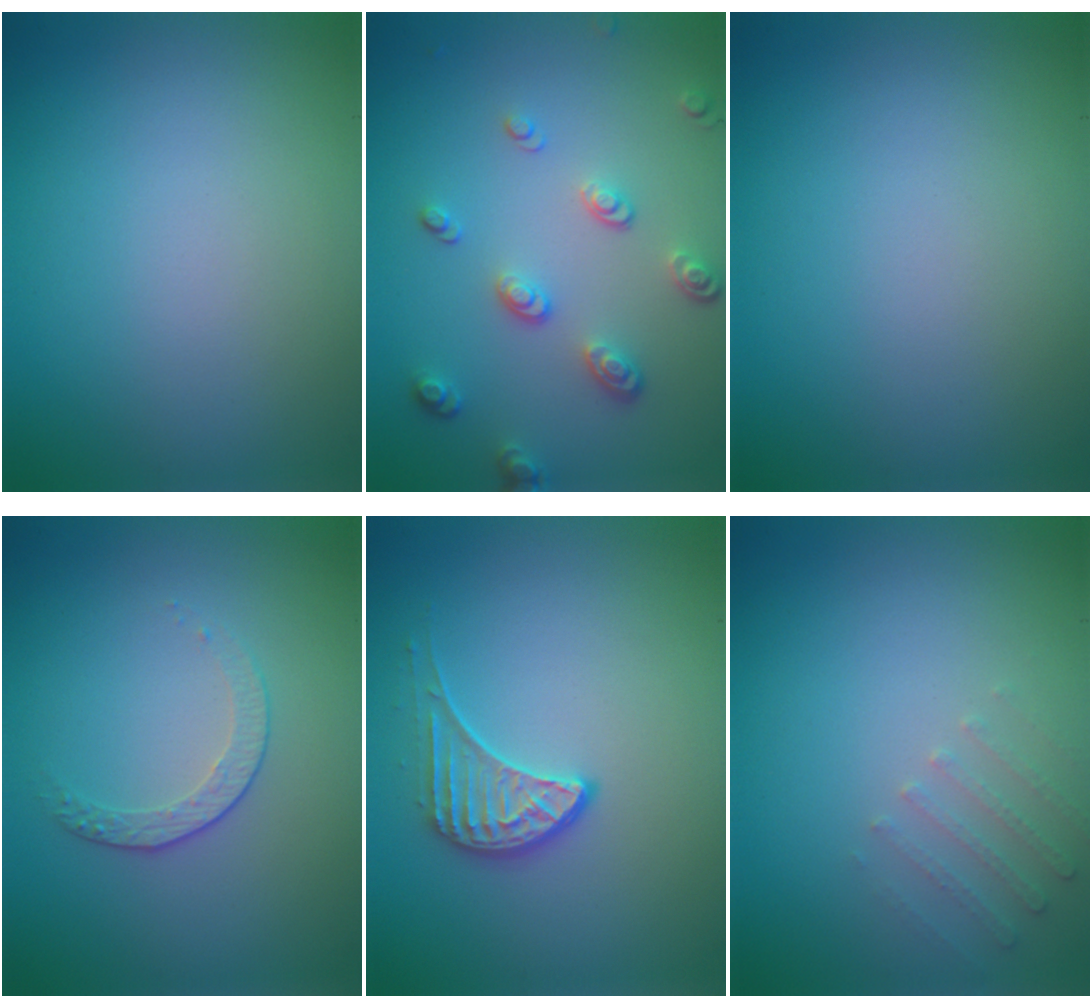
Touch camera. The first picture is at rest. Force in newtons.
{"total": 3.3, "press": 2.6, "slide": 2.1}
{"total": 0.0}
{"total": 1.6, "press": 1.0, "slide": 1.3}
{"total": 2.3, "press": 1.7, "slide": 1.5}
{"total": 1.6, "press": 1.6, "slide": 0.4}